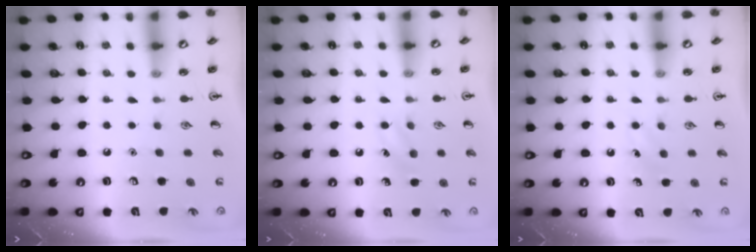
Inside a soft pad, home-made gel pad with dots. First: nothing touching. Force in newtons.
{"total": 6.2, "press": 5.9, "slide": 2.0}
{"total": 3.2, "press": 2.9, "slide": 1.1}